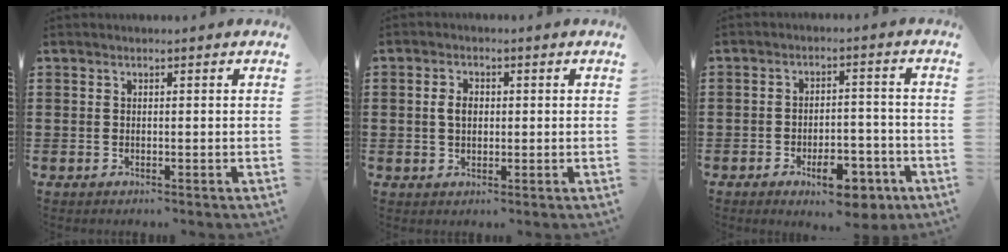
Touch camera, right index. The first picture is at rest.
{"total": 2.9, "force": [0.3, 1.9, 2.2], "torque": [-0.045, 0.011, 0.004]}
{"total": 8.1, "force": [-4.8, 3.1, 5.8], "torque": [-0.077, 0.012, -0.078]}